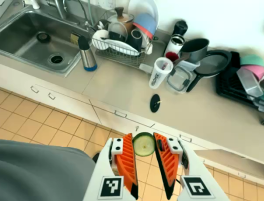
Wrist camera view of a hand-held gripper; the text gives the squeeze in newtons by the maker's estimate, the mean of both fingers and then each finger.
{"total": 8.6, "left": 8.4, "right": 8.8}